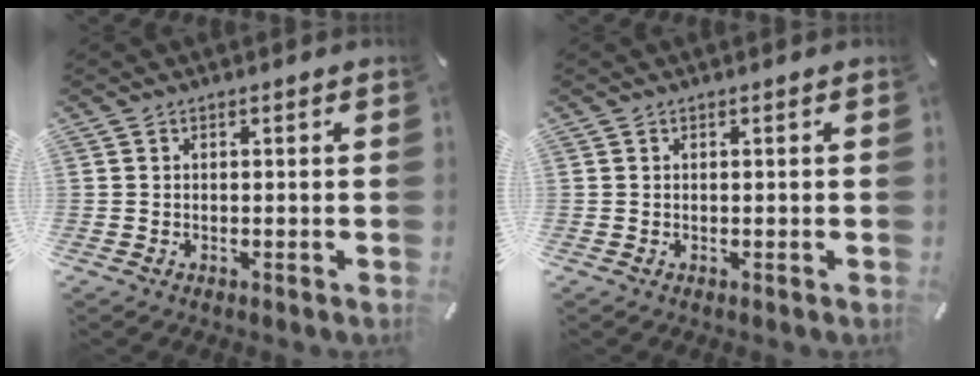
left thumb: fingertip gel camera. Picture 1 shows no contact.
{"total": 0.0}